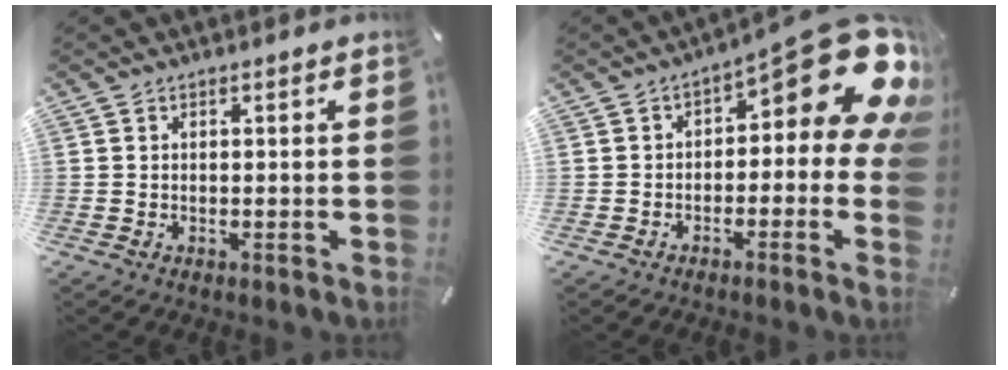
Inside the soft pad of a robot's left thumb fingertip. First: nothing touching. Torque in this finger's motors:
{"motor_torque": [0.70, 0.58, 0.34, 0.10, 0.18]}